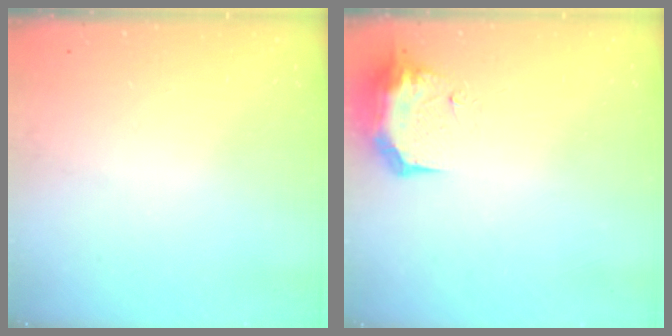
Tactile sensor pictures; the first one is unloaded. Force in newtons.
{"total": 15.7, "press": 10.5, "slide": 11.7}